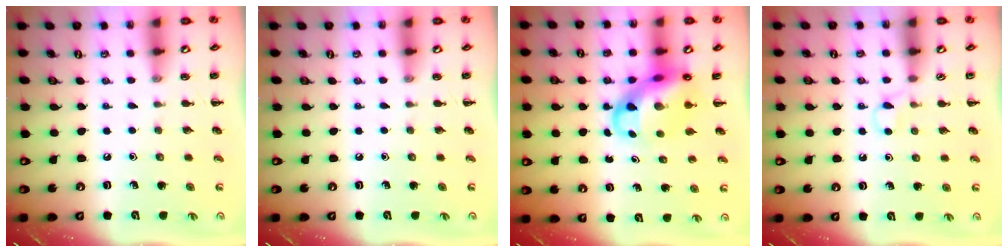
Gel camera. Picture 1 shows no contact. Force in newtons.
{"total": 0.0}
{"total": 10.3, "press": 9.9, "slide": 2.6}
{"total": 2.6, "press": 2.5, "slide": 0.9}